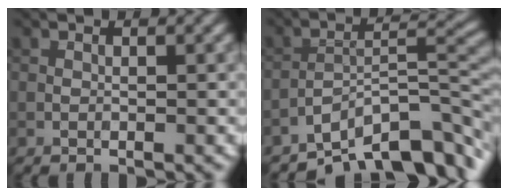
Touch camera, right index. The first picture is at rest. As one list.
[{"total": 9.2, "force": [-7.0, 2.8, 5.2], "torque": [-0.058, 0.005, -0.128]}]